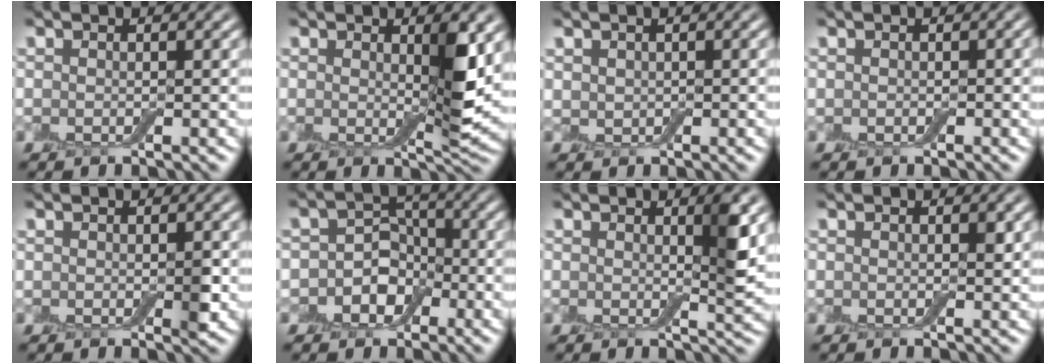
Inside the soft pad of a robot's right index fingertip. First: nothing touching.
{"total": 3.7, "force": [0.7, 1.2, 3.4], "torque": [-0.052, -0.006, 0.015]}
{"total": 1.0, "force": [0.4, 0.8, 0.4], "torque": [-0.014, 0.001, 0.009]}
{"total": 0.0}
{"total": 1.2, "force": [-0.1, 0.7, 0.9], "torque": [-0.012, -0.003, -0.002]}
{"total": 4.8, "force": [-1.6, 3.9, 2.2], "torque": [0.004, 0.006, -0.046]}
{"total": 2.4, "force": [0.7, 0.3, 2.2], "torque": [-0.031, -0.004, 0.010]}
{"total": 0.6, "force": [0.2, 0.4, 0.5], "torque": [-0.005, 0.001, 0.001]}